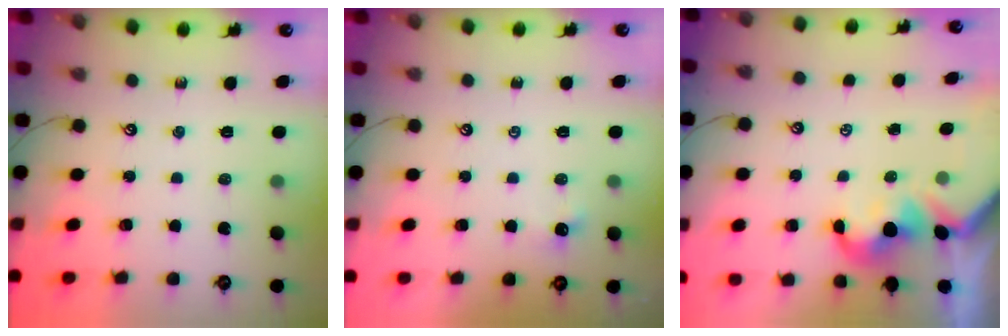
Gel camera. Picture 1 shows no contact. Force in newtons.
{"total": 2.7, "press": 2.7, "slide": 0.4}
{"total": 0.8, "press": 0.6, "slide": 0.4}